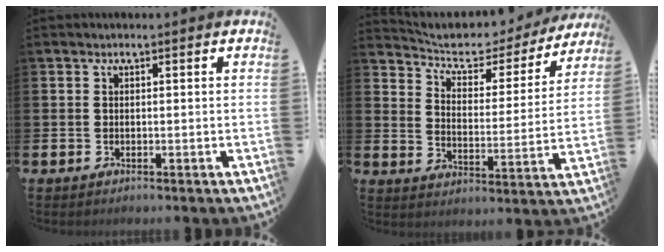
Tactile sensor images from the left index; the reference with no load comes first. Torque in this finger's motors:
{"motor_torque": [1.08, -1.06, 0.10, 0.03]}